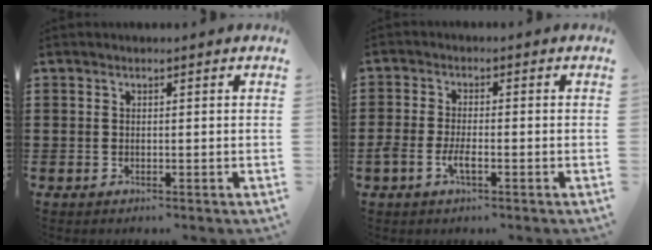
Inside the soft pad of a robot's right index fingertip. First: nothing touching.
{"total": 3.2, "force": [-1.6, 0.9, 2.7], "torque": [-0.065, -0.005, -0.034]}